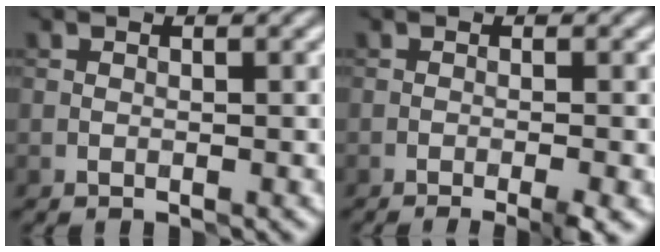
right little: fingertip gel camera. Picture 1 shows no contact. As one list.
[{"total": 3.7, "force": [-2.3, 0.5, 2.9], "torque": [-0.055, -0.006, -0.035]}]